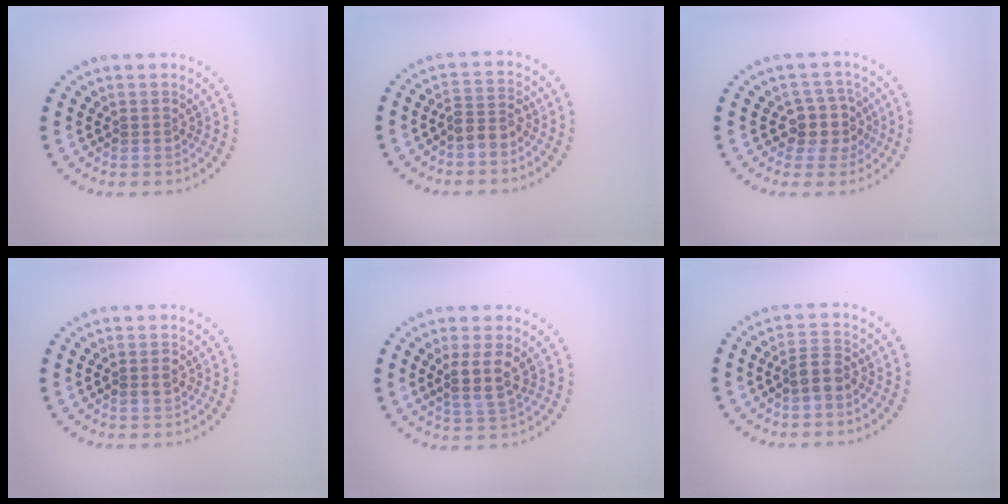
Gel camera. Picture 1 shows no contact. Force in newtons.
{"total": 2.1, "press": 1.7, "slide": 1.2}
{"total": 3.0, "press": 2.6, "slide": 1.4}
{"total": 1.0, "press": 1.0, "slide": 0.1}
{"total": 2.8, "press": 2.4, "slide": 1.6}
{"total": 2.1, "press": 1.8, "slide": 1.0}